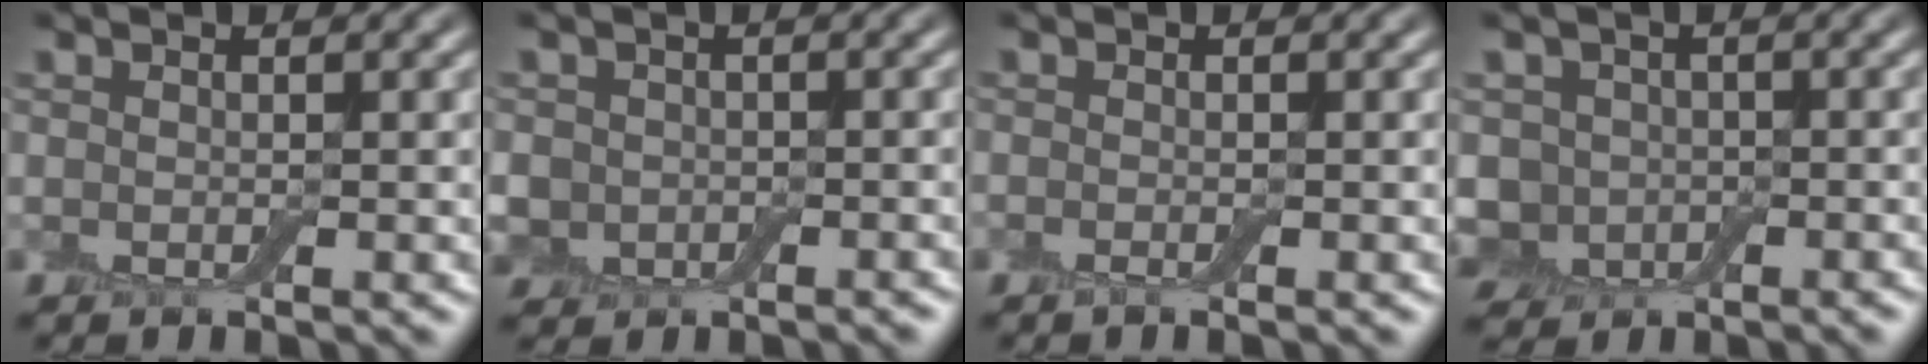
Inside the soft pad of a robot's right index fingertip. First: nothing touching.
{"total": 4.8, "force": [-1.2, 4.4, 1.4], "torque": [-0.021, -0.003, -0.036]}
{"total": 0.6, "force": [-0.4, 0.1, 0.4], "torque": [-0.007, -0.005, -0.007]}
{"total": 4.0, "force": [-1.1, 3.6, 1.3], "torque": [-0.013, 0.003, -0.030]}